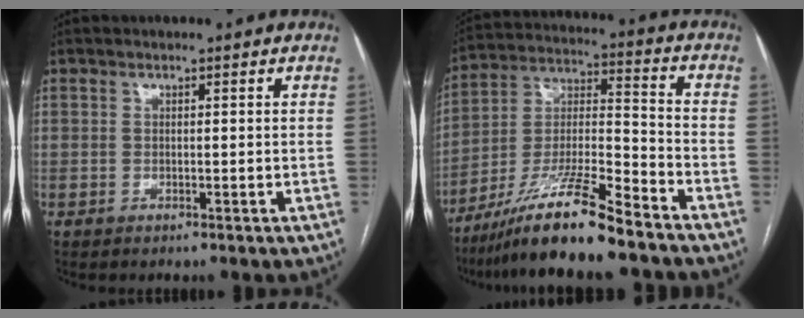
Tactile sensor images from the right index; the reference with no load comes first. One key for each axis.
{"total": 15.1, "fx": -11.7, "fy": 0.7, "fz": 9.6, "tx": -0.184, "ty": -0.013, "tz": -0.208}